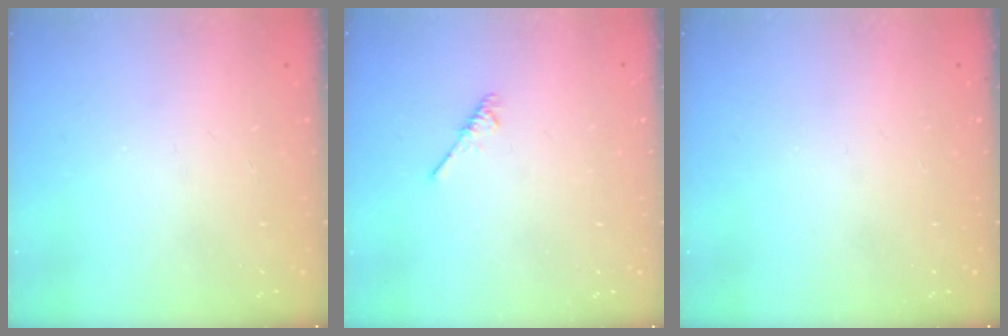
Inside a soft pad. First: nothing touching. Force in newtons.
{"total": 1.9, "press": 1.9, "slide": 0.4}
{"total": 0.0}